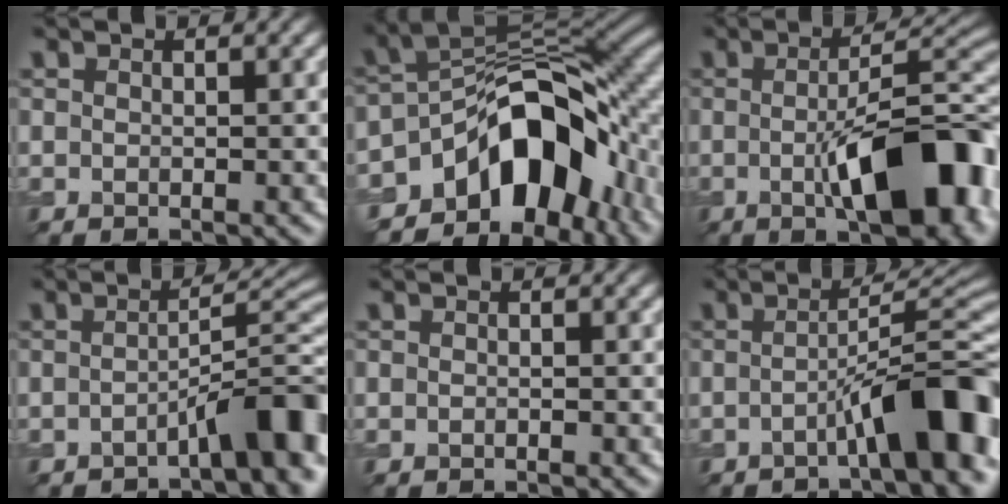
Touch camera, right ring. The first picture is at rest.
{"total": 12.2, "force": [-6.2, 7.0, 7.8], "torque": [-0.102, 0.002, -0.105]}
{"total": 10.8, "force": [-2.1, 3.3, 10.1], "torque": [-0.141, 0.003, -0.026]}
{"total": 5.6, "force": [-2.5, 1.0, 5.0], "torque": [-0.064, 0.021, -0.036]}
{"total": 0.0}
{"total": 8.4, "force": [-2.8, 1.5, 7.7], "torque": [-0.096, 0.026, -0.046]}